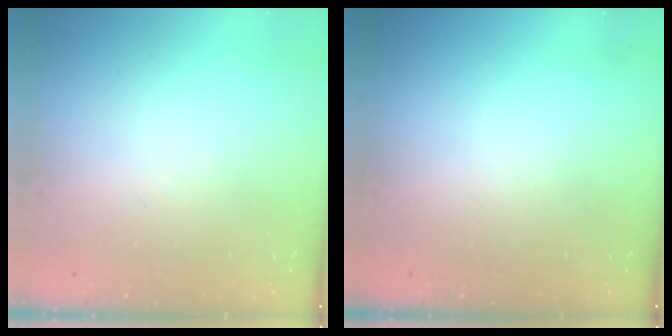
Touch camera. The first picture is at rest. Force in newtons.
{"total": 0.0}